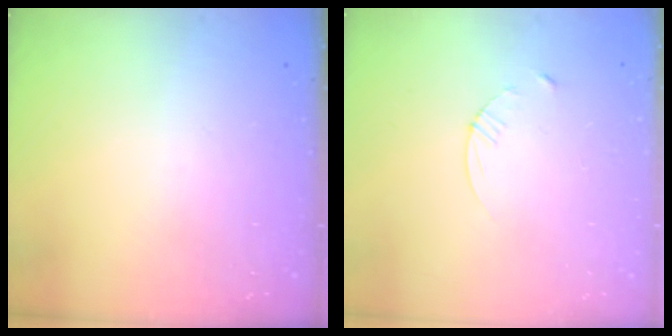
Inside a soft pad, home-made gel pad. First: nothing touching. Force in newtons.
{"total": 3.4, "press": 3.3, "slide": 0.3}